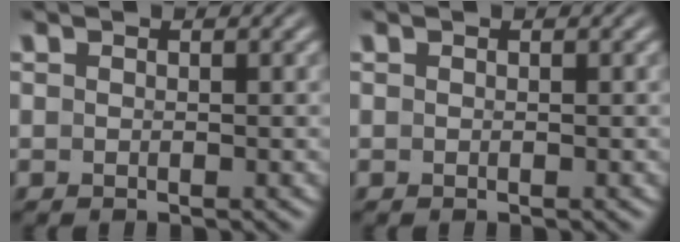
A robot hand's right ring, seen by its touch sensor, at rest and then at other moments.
{"total": 0.0}